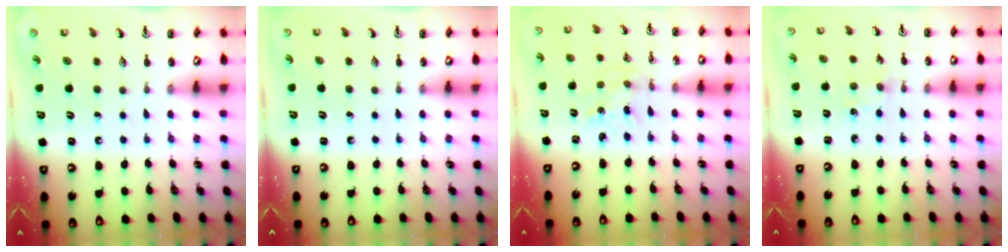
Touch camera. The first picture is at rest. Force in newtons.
{"total": 0.0}
{"total": 1.2, "press": 1.2, "slide": 0.3}
{"total": 2.8, "press": 2.7, "slide": 0.5}